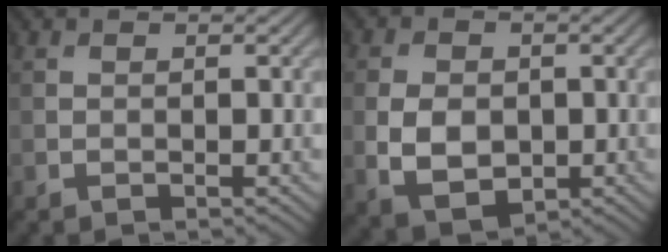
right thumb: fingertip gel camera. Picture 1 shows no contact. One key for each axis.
{"total": 6.7, "fx": -0.8, "fy": 4.7, "fz": 4.7, "tx": -0.104, "ty": -0.010, "tz": -0.015}